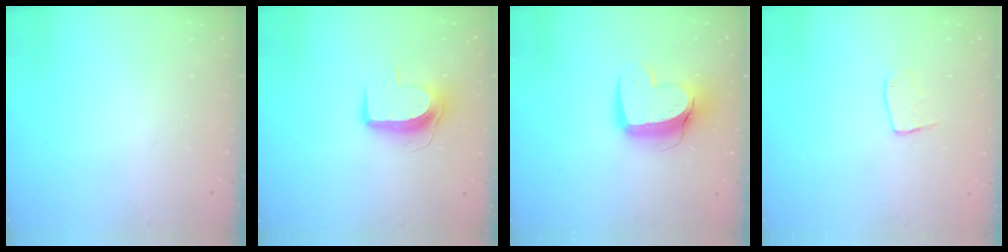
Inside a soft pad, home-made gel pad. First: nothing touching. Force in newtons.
{"total": 9.2, "press": 9.1, "slide": 0.5}
{"total": 12.4, "press": 12.3, "slide": 1.5}
{"total": 7.4, "press": 7.4, "slide": 0.4}